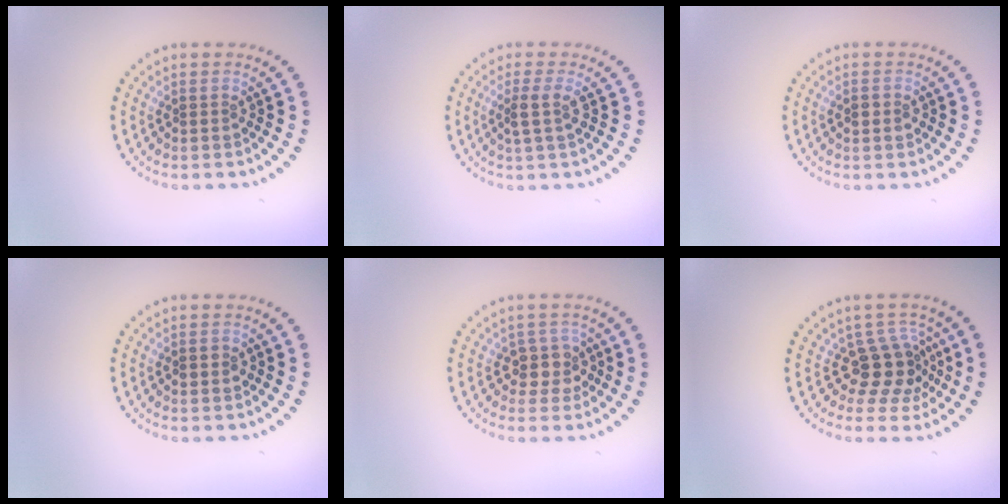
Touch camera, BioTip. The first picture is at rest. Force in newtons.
{"total": 2.0, "press": 1.7, "slide": 1.1}
{"total": 1.4, "press": 1.4, "slide": 0.2}
{"total": 1.1, "press": 1.1, "slide": 0.2}
{"total": 2.4, "press": 2.0, "slide": 1.2}
{"total": 3.7, "press": 2.8, "slide": 2.4}